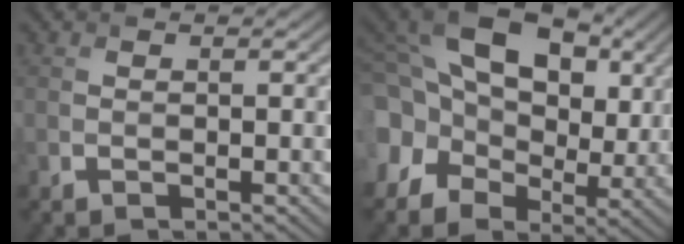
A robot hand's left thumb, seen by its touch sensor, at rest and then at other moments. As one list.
[{"total": 20.8, "force": [4.9, 16.0, 12.3], "torque": [-0.300, 0.029, 0.085]}]